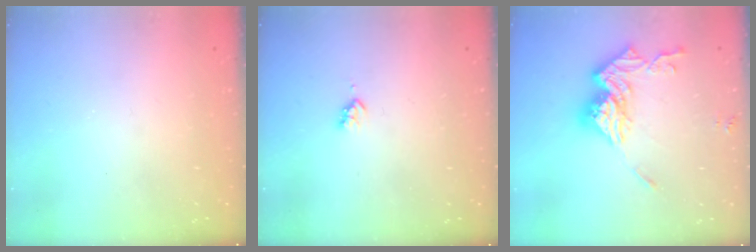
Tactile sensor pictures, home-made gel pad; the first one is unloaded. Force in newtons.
{"total": 2.3, "press": 2.3, "slide": 0.4}
{"total": 15.8, "press": 15.7, "slide": 1.4}